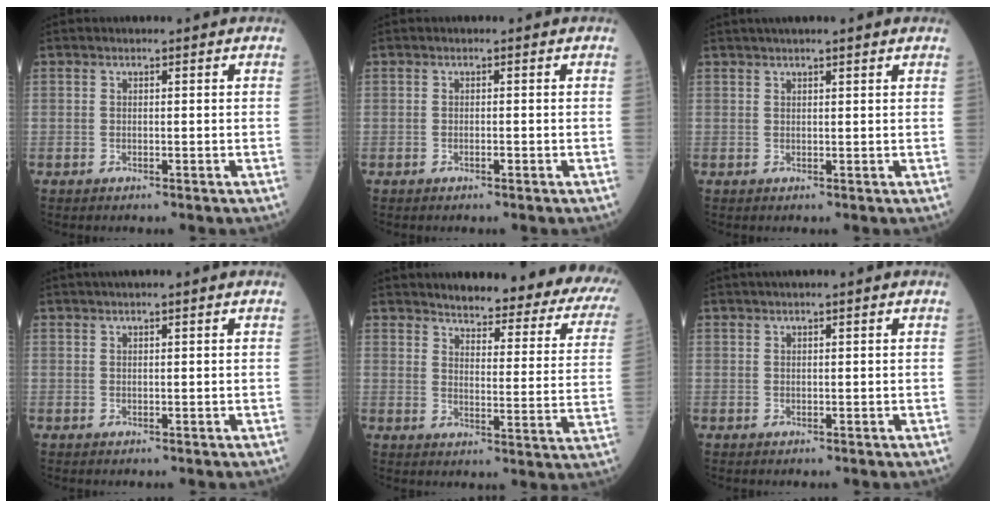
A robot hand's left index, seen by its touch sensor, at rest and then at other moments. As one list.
[{"total": 0.7, "force": [-0.4, 0.2, 0.5], "torque": [-0.012, 0.000, -0.005]}, {"total": 4.8, "force": [3.9, -0.1, 2.9], "torque": [-0.040, 0.033, 0.057]}, {"total": 2.0, "force": [1.2, -0.2, 1.5], "torque": [-0.027, 0.017, 0.022]}, {"total": 23.1, "force": [20.7, 3.7, 9.6], "torque": [-0.103, -0.079, 0.223]}, {"total": 1.6, "force": [0.9, -0.1, 1.4], "torque": [-0.026, 0.014, 0.017]}]